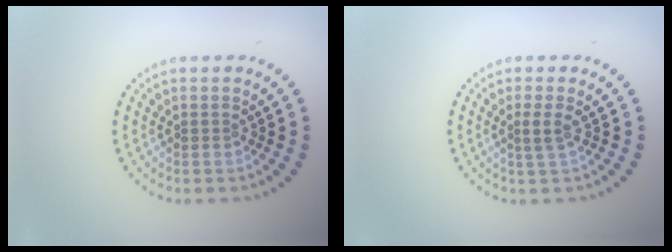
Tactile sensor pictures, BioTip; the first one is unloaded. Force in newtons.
{"total": 1.3, "press": 1.1, "slide": 0.7}